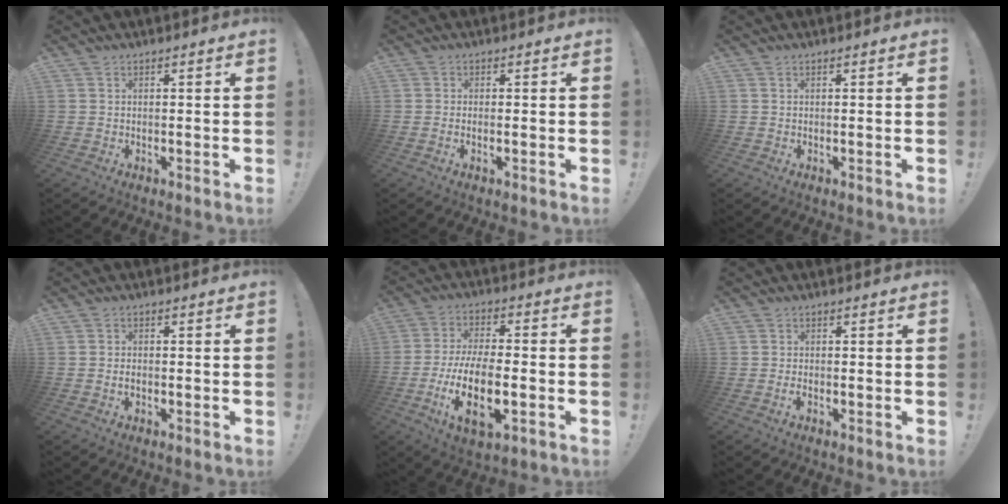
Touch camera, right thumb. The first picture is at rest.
{"total": 1.7, "force": [-0.7, -0.4, 1.5], "torque": [-0.024, -0.011, -0.010]}
{"total": 0.0}
{"total": 1.3, "force": [-0.5, 0.7, 1.0], "torque": [-0.009, -0.001, -0.010]}
{"total": 15.5, "force": [-4.4, 6.1, 13.6], "torque": [-0.262, -0.003, -0.074]}
{"total": 0.9, "force": [-0.5, 0.5, 0.5], "torque": [0.000, -0.002, -0.011]}